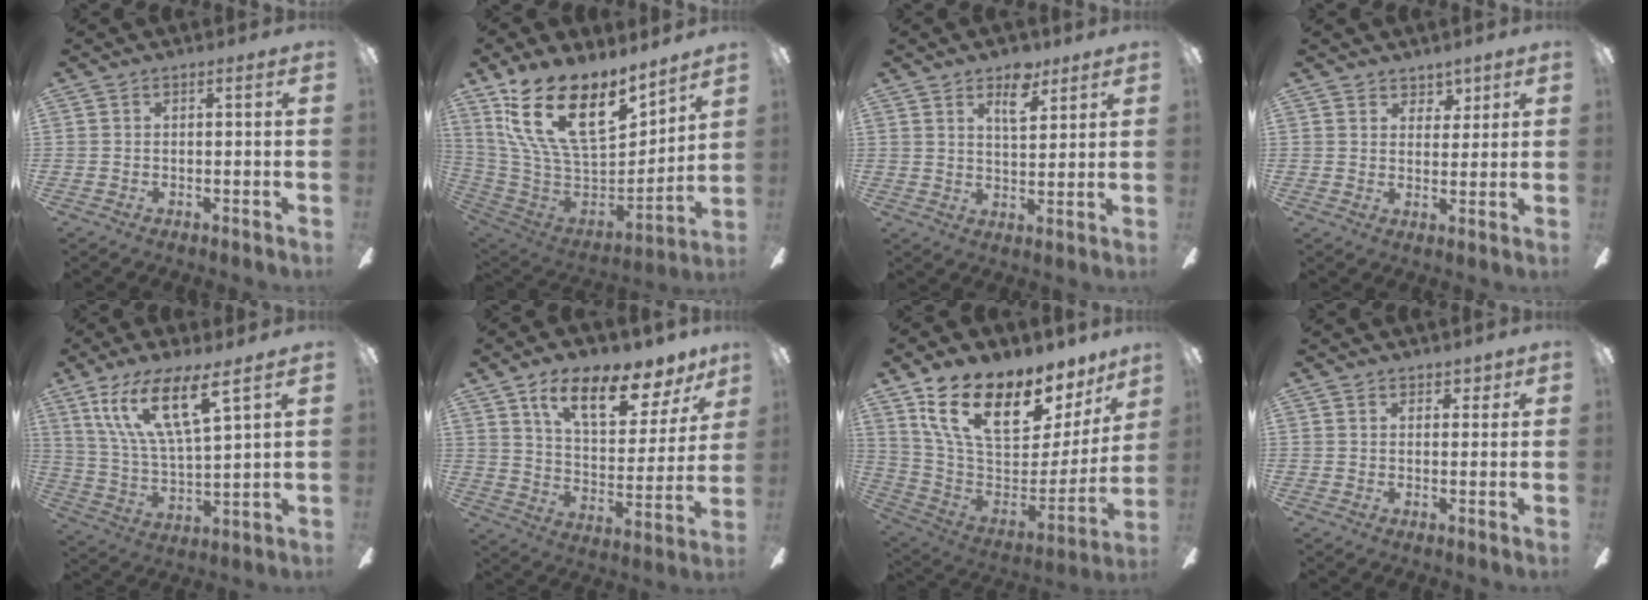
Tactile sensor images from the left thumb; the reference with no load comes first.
{"total": 23.6, "force": [13.6, 11.5, 15.5], "torque": [-0.286, -0.088, 0.254]}
{"total": 7.8, "force": [4.8, 4.1, 4.5], "torque": [-0.044, -0.022, 0.079]}
{"total": 4.5, "force": [3.3, 3.1, 0.2], "torque": [0.005, -0.018, 0.058]}
{"total": 16.0, "force": [9.9, 4.3, 11.8], "torque": [-0.245, -0.040, 0.170]}
{"total": 17.4, "force": [11.7, 6.8, 11.0], "torque": [-0.181, -0.067, 0.194]}
{"total": 21.0, "force": [13.4, 9.2, 13.3], "torque": [-0.229, -0.086, 0.237]}
{"total": 2.9, "force": [2.1, 2.0, 0.3], "torque": [0.004, -0.004, 0.036]}